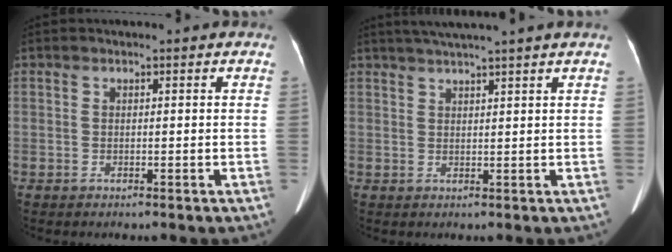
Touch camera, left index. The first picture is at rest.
{"total": 6.6, "force": [5.4, -1.4, 3.4], "torque": [-0.051, 0.024, 0.076]}